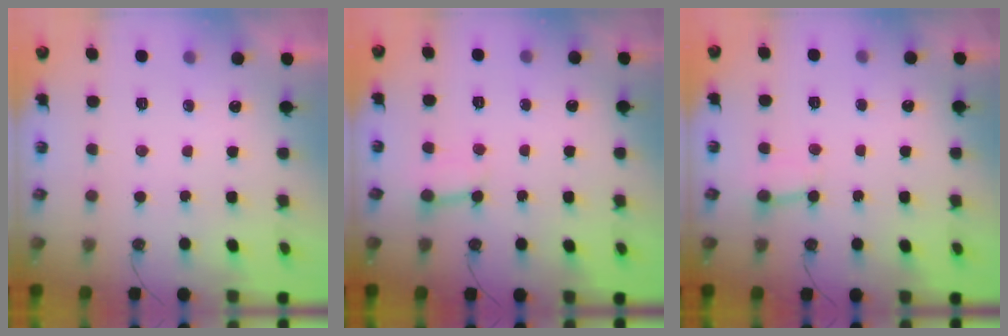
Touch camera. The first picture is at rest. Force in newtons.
{"total": 2.9, "press": 2.9, "slide": 0.4}
{"total": 2.5, "press": 2.5, "slide": 0.2}